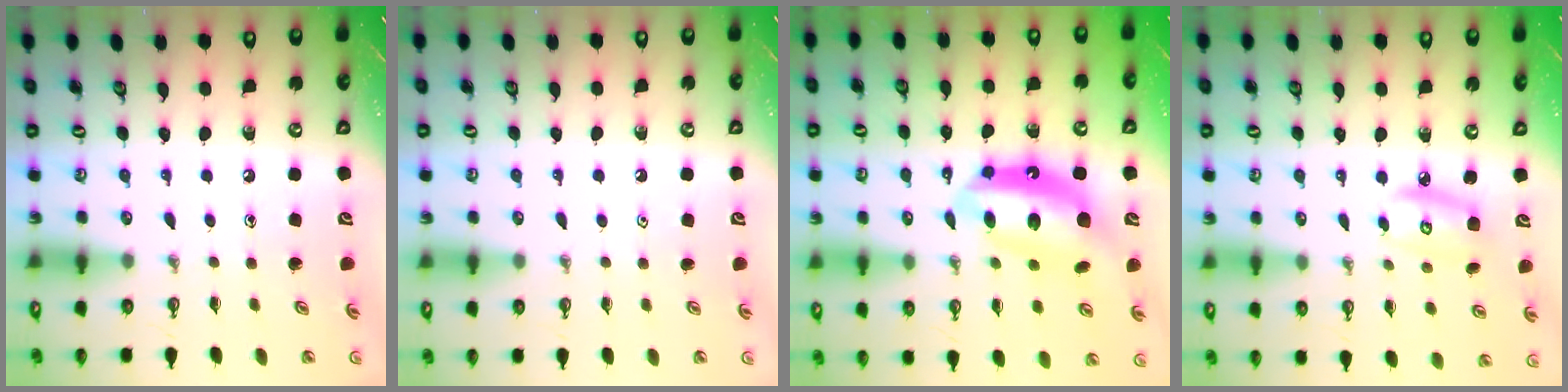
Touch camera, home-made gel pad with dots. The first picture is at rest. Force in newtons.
{"total": 0.6, "press": 0.6, "slide": 0.0}
{"total": 12.6, "press": 12.5, "slide": 1.4}
{"total": 5.6, "press": 5.6, "slide": 0.3}